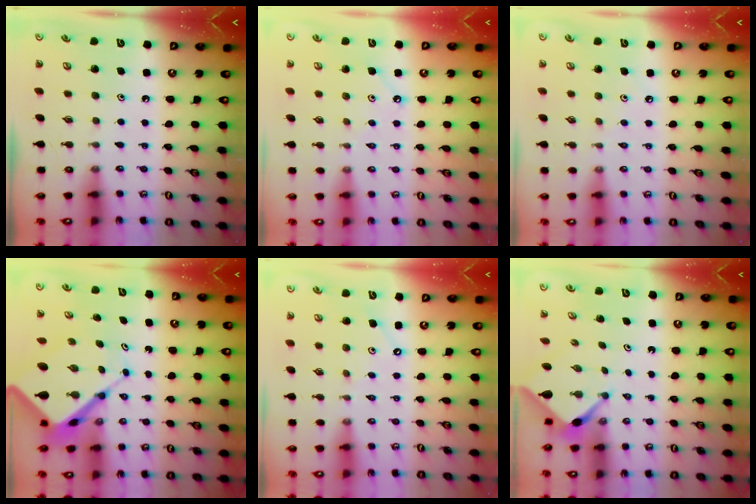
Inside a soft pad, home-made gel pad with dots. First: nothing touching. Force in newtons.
{"total": 3.7, "press": 3.7, "slide": 0.3}
{"total": 2.4, "press": 2.3, "slide": 0.5}
{"total": 10.0, "press": 10.0, "slide": 1.0}
{"total": 2.9, "press": 2.8, "slide": 0.5}
{"total": 2.2, "press": 2.2, "slide": 0.3}